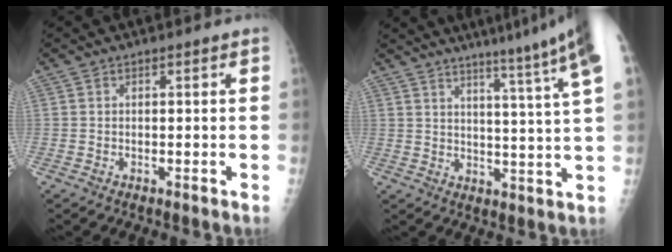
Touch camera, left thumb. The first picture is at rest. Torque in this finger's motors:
{"motor_torque": [1.86, 1.72, 0.20, -1.26, 0.10]}